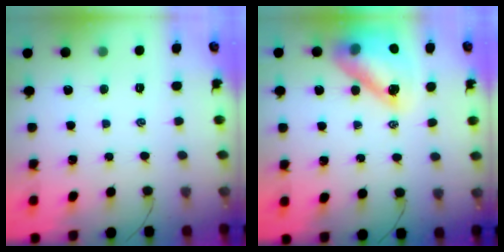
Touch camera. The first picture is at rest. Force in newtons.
{"total": 14.2, "press": 13.6, "slide": 3.9}